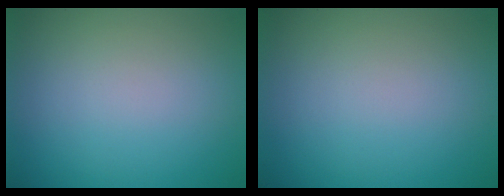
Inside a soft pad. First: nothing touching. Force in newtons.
{"total": 0.0}